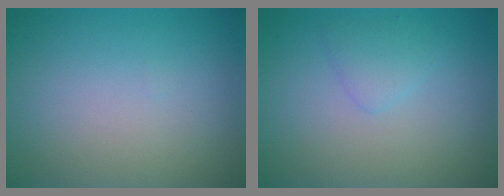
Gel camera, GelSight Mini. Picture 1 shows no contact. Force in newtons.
{"total": 1.4, "press": 1.4, "slide": 0.0}